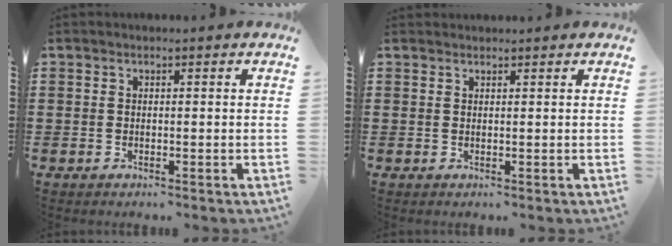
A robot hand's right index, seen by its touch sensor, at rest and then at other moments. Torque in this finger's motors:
{"motor_torque": [-0.28, 0.69, -0.50, -0.05]}